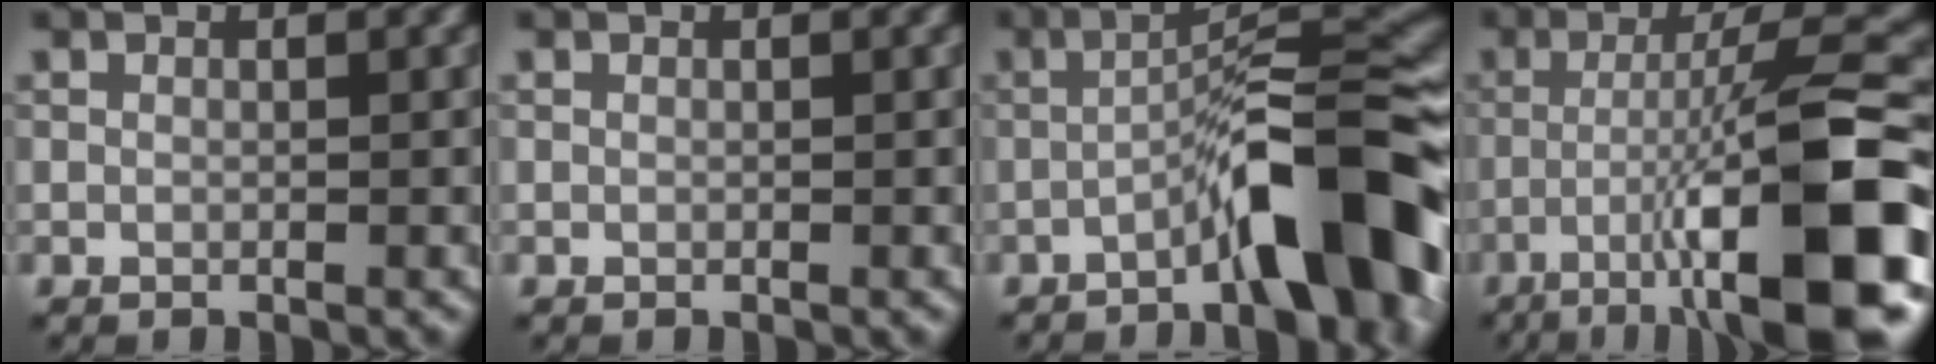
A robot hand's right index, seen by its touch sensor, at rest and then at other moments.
{"total": 0.0}
{"total": 9.8, "force": [-4.4, 2.0, 8.6], "torque": [-0.112, 0.024, -0.076]}
{"total": 12.6, "force": [-5.3, 2.3, 11.2], "torque": [-0.171, 0.014, -0.081]}